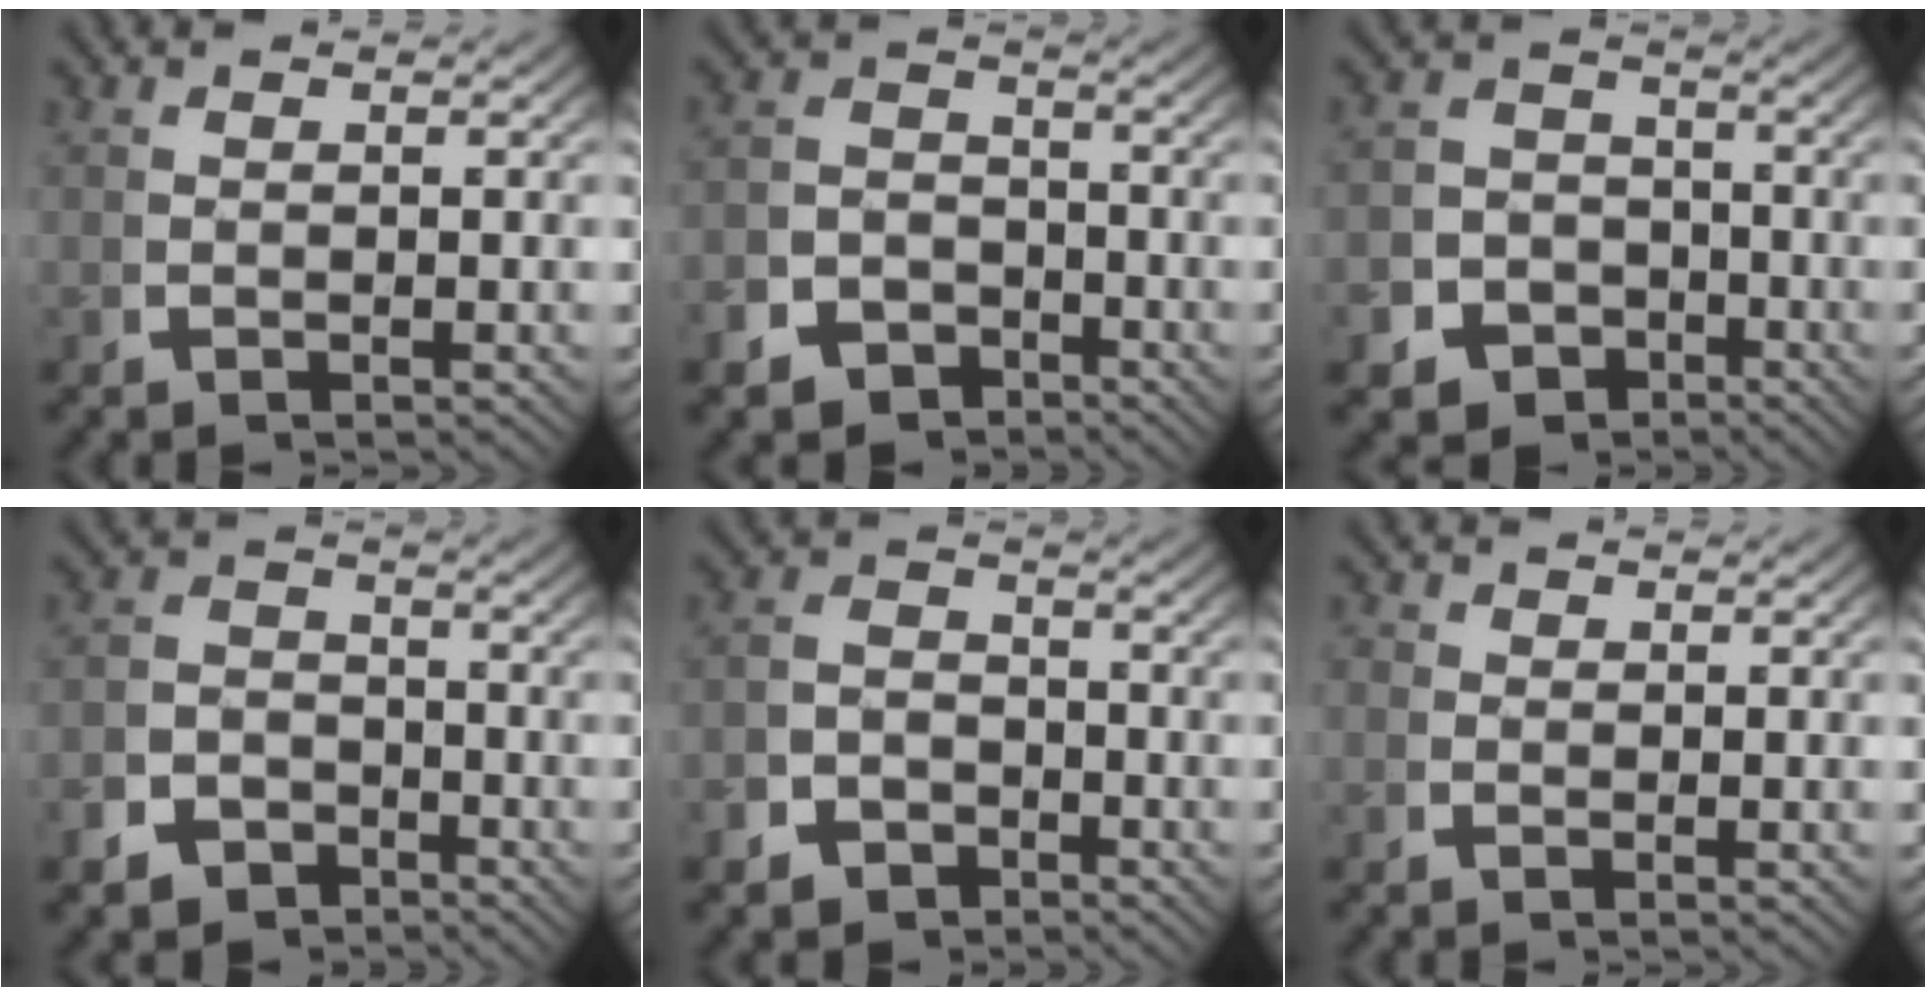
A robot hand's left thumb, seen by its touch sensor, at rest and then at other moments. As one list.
[{"total": 7.0, "force": [-4.2, 5.3, 1.7], "torque": [-0.012, -0.029, -0.071]}, {"total": 10.8, "force": [-5.1, 9.0, 3.0], "torque": [-0.039, -0.042, -0.087]}, {"total": 6.8, "force": [-4.0, 5.2, 1.7], "torque": [-0.012, -0.027, -0.068]}, {"total": 4.3, "force": [-2.7, 3.2, 1.1], "torque": [-0.013, -0.019, -0.045]}, {"total": 1.1, "force": [-0.1, 1.1, 0.2], "torque": [-0.003, -0.004, -0.009]}]